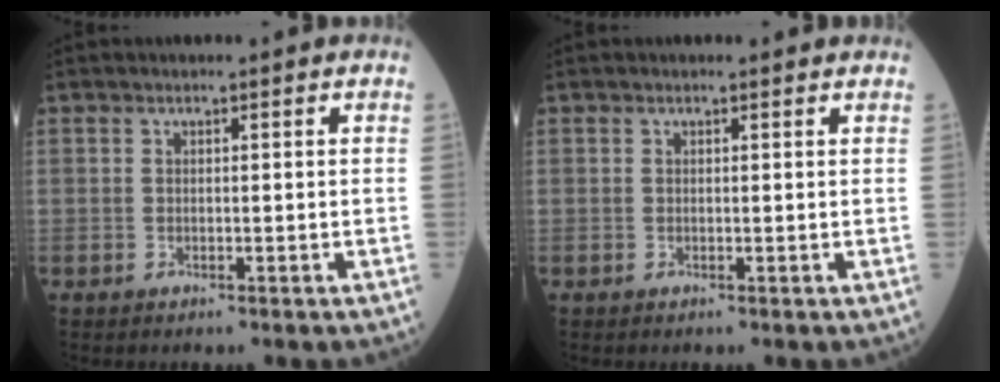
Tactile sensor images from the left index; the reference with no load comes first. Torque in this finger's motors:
{"motor_torque": [-0.16, -0.11, -0.06, -0.01]}